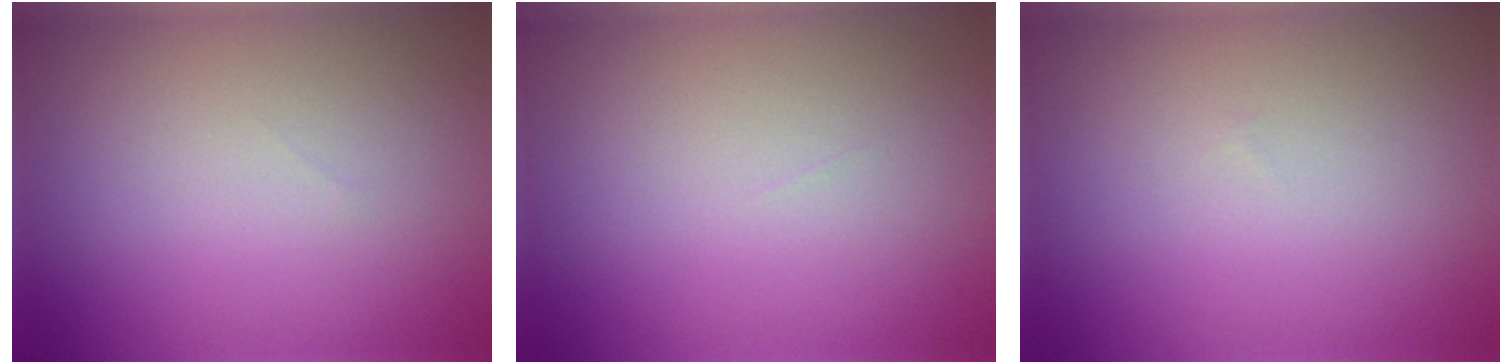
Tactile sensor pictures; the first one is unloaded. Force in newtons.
{"total": 0.0}
{"total": 0.0}